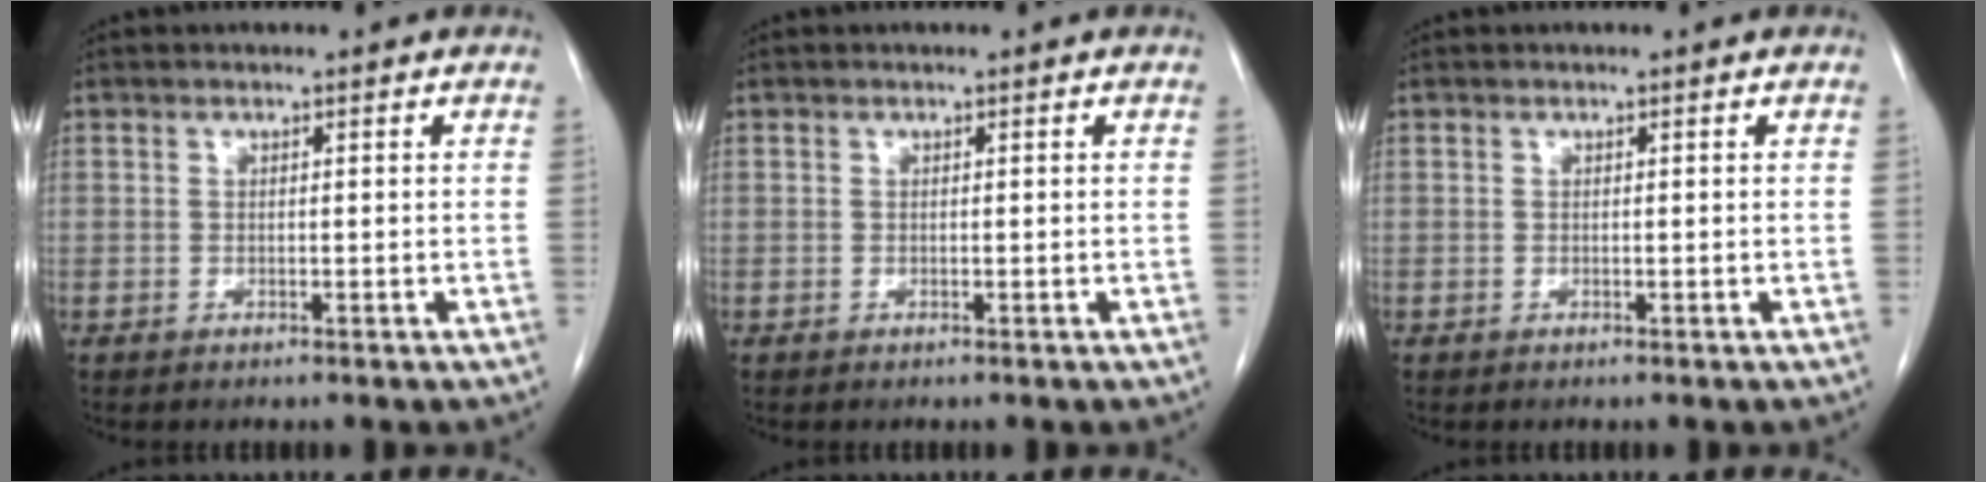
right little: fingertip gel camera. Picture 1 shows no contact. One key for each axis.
{"total": 0.0}
{"total": 0.0}